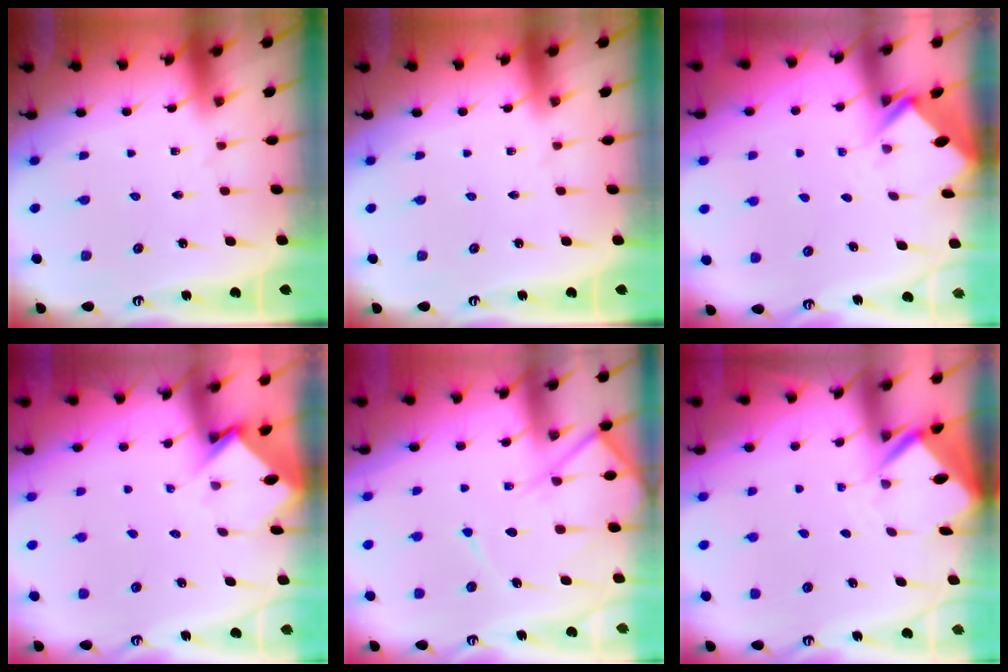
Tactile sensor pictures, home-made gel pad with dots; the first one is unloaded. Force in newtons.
{"total": 0.0}
{"total": 2.9, "press": 2.9, "slide": 0.2}
{"total": 3.4, "press": 3.4, "slide": 0.3}
{"total": 10.3, "press": 10.3, "slide": 1.0}
{"total": 3.4, "press": 3.4, "slide": 0.3}